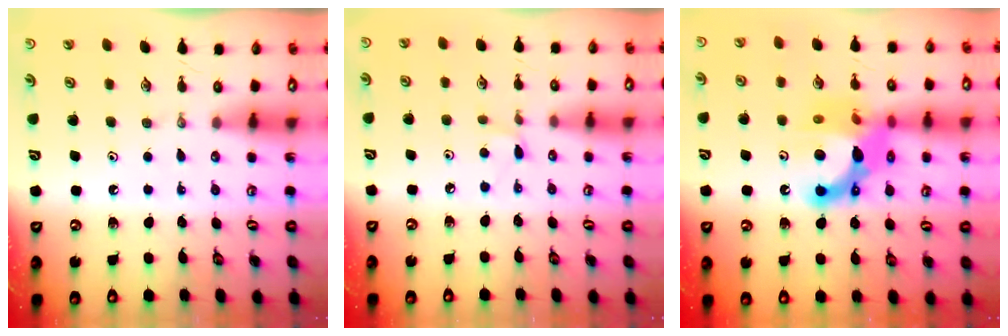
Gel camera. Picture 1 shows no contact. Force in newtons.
{"total": 3.8, "press": 3.7, "slide": 0.6}
{"total": 15.8, "press": 15.8, "slide": 1.3}